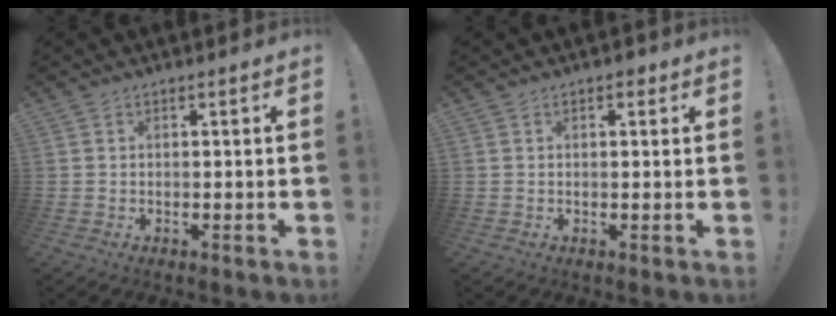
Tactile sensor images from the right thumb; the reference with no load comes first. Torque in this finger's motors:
{"motor_torque": [0.02, 0.08, 0.03, 0.03, 0.03]}